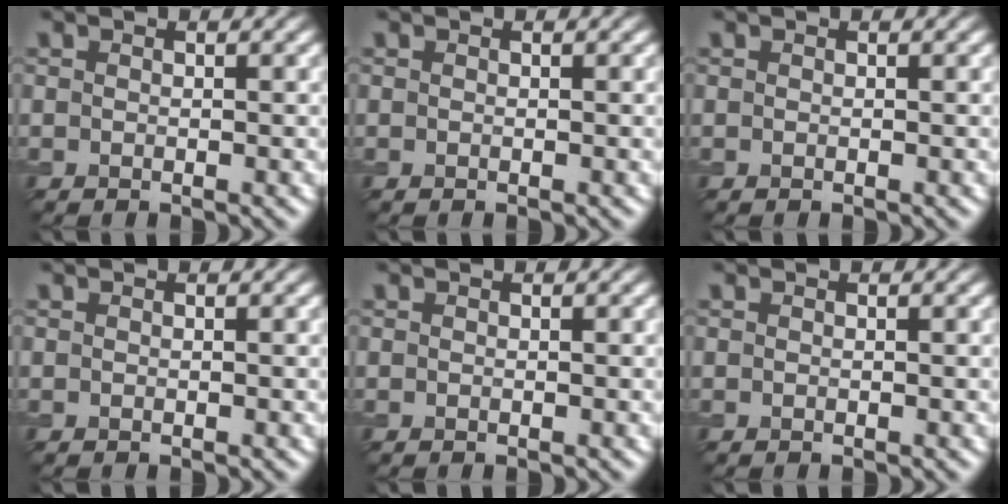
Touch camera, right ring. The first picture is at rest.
{"total": 0.0}
{"total": 0.0}
{"total": 0.0}
{"total": 0.0}
{"total": 0.0}